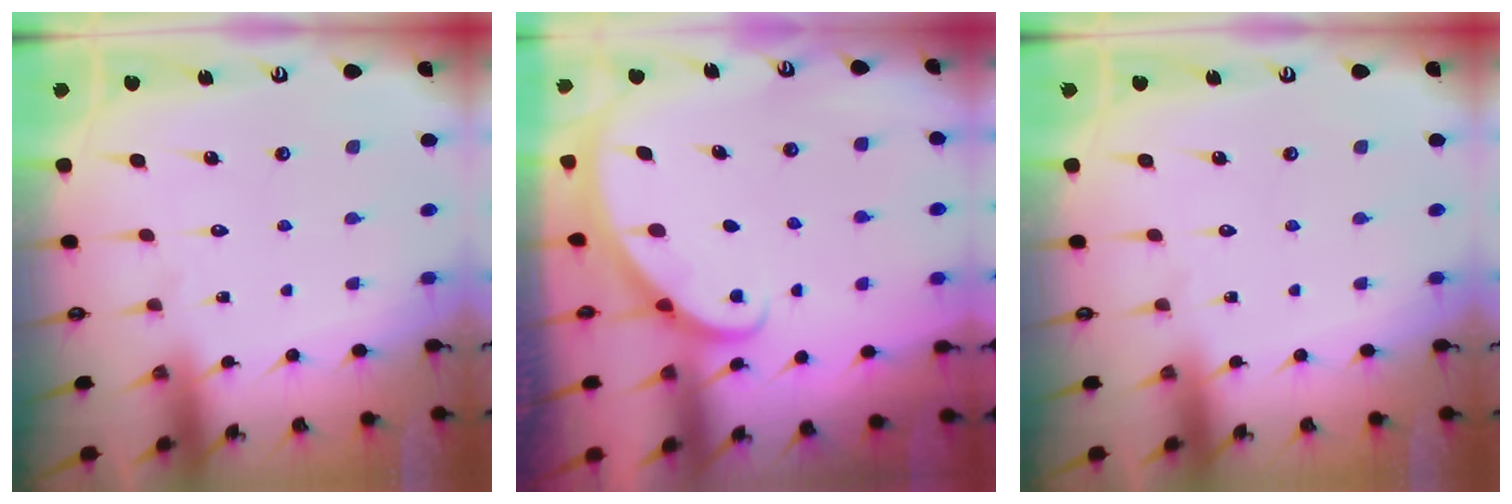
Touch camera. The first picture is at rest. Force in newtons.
{"total": 1.9, "press": 1.9, "slide": 0.1}
{"total": 0.0}